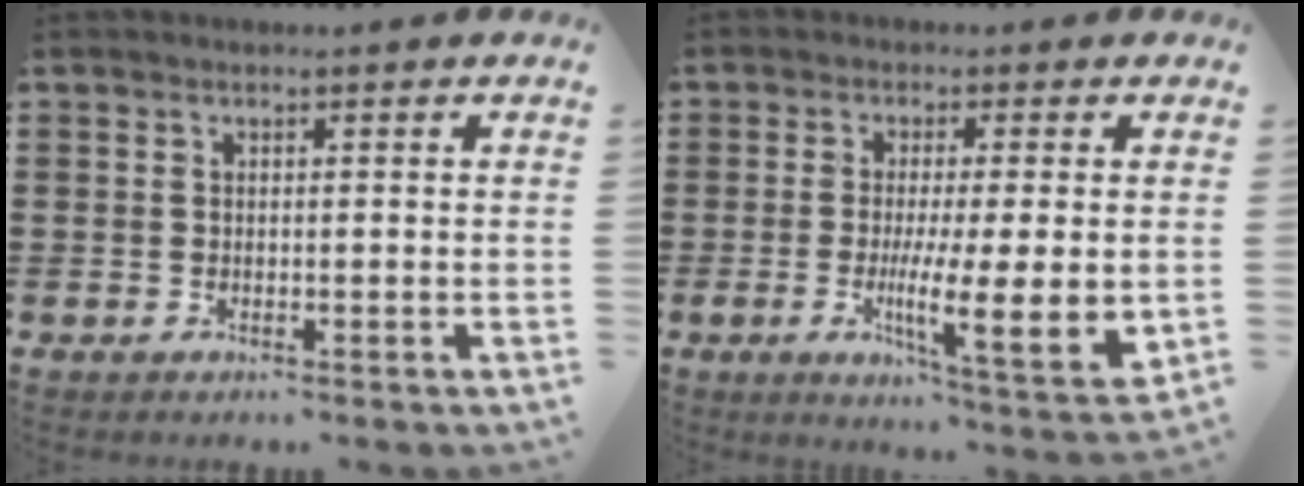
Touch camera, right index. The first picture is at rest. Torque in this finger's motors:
{"motor_torque": [1.60, -0.54, 0.37, 0.21]}